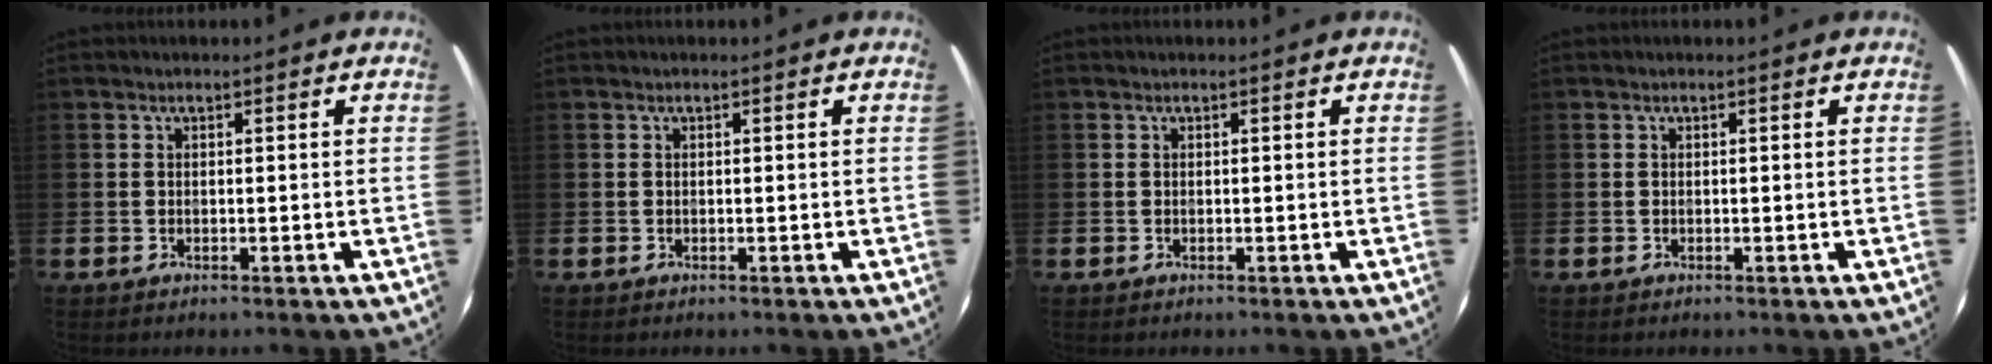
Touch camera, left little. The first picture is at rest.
{"total": 0.0}
{"total": 0.0}
{"total": 0.0}